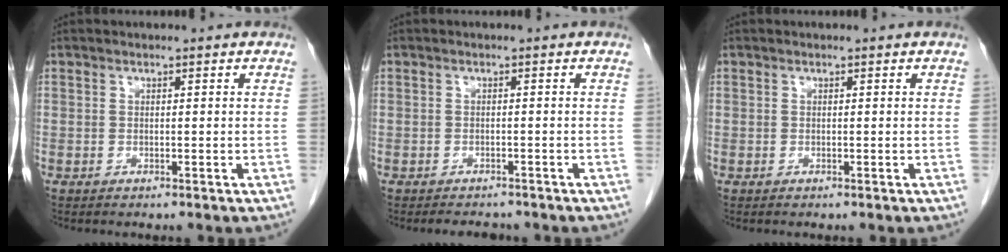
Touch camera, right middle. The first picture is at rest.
{"total": 3.2, "force": [-2.9, 1.1, 0.7], "torque": [-0.011, -0.003, -0.037]}
{"total": 0.0}